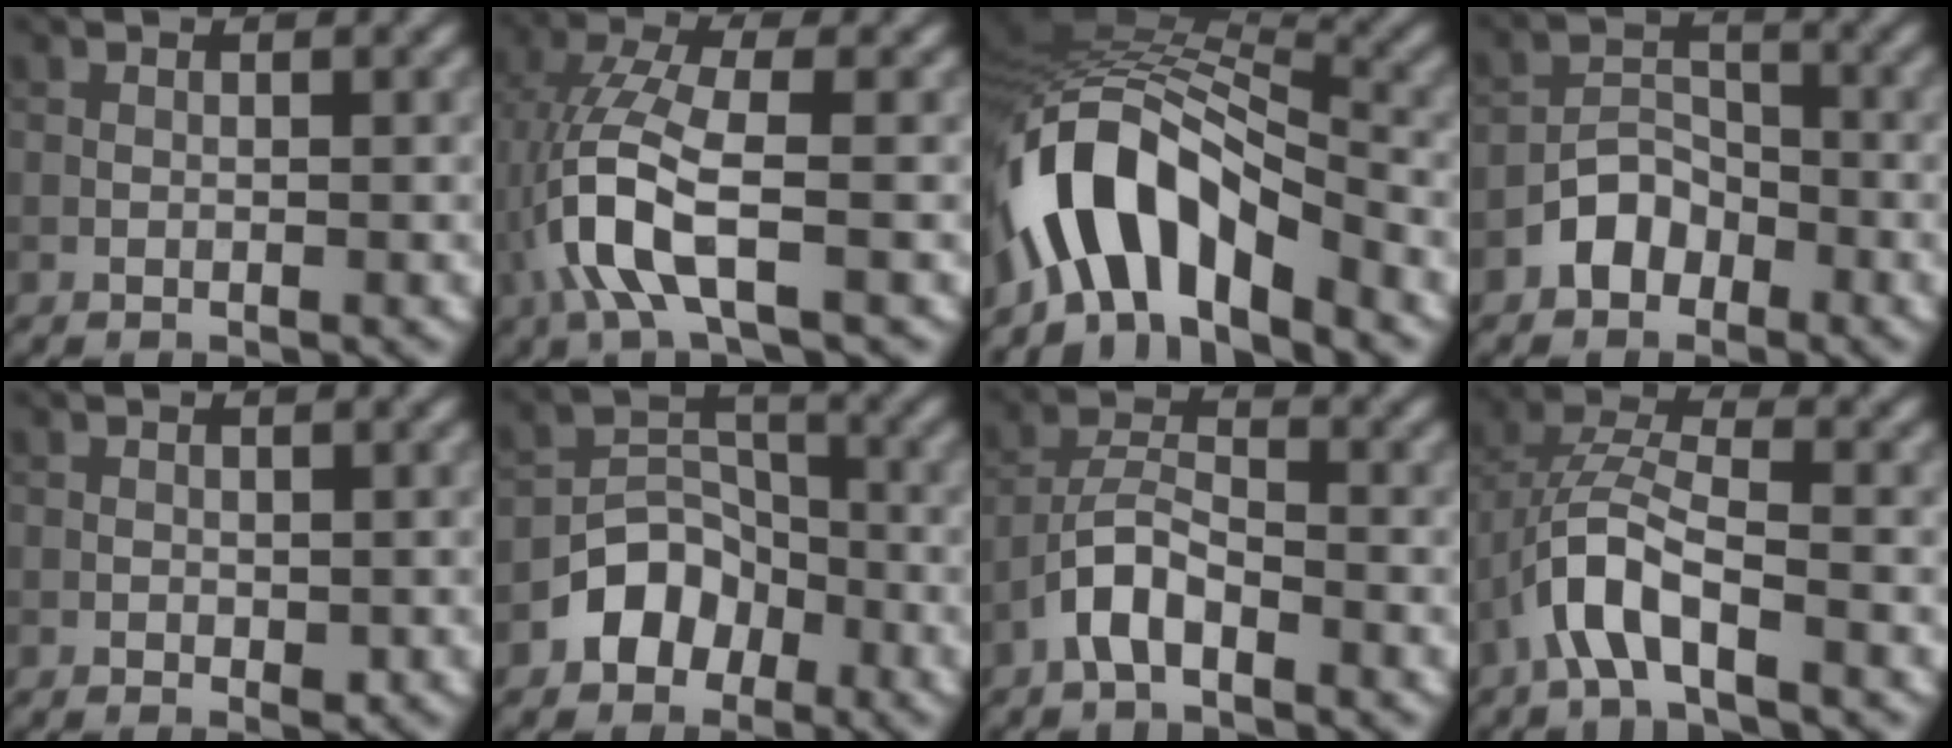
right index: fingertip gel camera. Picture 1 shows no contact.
{"total": 6.3, "force": [-1.7, 2.2, 5.7], "torque": [-0.133, 0.009, -0.038]}
{"total": 9.9, "force": [-5.3, 4.4, 7.1], "torque": [-0.125, 0.013, -0.101]}
{"total": 3.1, "force": [-2.0, 2.1, 1.1], "torque": [-0.012, 0.013, -0.040]}
{"total": 0.8, "force": [-0.1, 0.6, 0.5], "torque": [-0.005, -0.003, -0.001]}
{"total": 4.3, "force": [-2.5, 3.2, 1.6], "torque": [-0.017, 0.007, -0.047]}
{"total": 3.6, "force": [-2.3, 1.4, 2.3], "torque": [-0.046, 0.013, -0.054]}
{"total": 5.1, "force": [-2.4, 1.7, 4.1], "torque": [-0.086, 0.013, -0.049]}